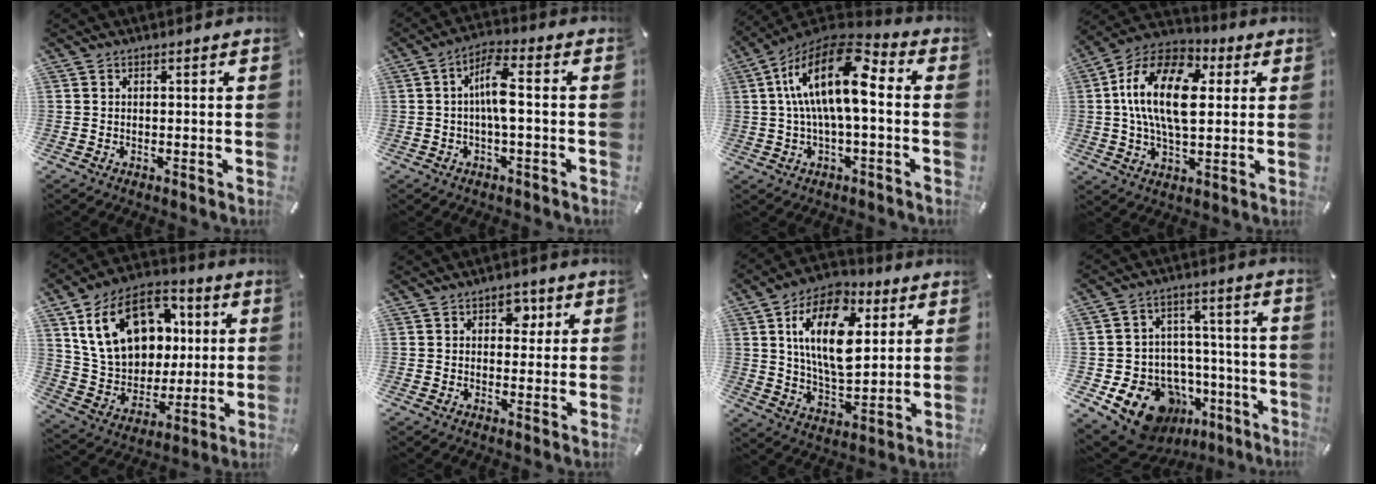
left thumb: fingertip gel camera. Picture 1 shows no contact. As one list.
[{"total": 7.8, "force": [-0.3, 2.0, 7.5], "torque": [-0.143, 0.009, -0.008]}, {"total": 17.7, "force": [2.5, 7.4, 15.9], "torque": [-0.305, -0.012, 0.037]}, {"total": 18.4, "force": [2.8, 10.9, 14.6], "torque": [-0.298, 0.008, 0.045]}, {"total": 20.0, "force": [6.5, 15.1, 11.4], "torque": [-0.214, -0.010, 0.125]}, {"total": 4.1, "force": [1.6, 3.1, 2.2], "torque": [-0.010, -0.007, 0.018]}, {"total": 18.0, "force": [6.2, 10.2, 13.4], "torque": [-0.251, -0.009, 0.102]}, {"total": 16.4, "force": [-8.6, 11.9, 7.4], "torque": [-0.110, 0.048, -0.126]}]